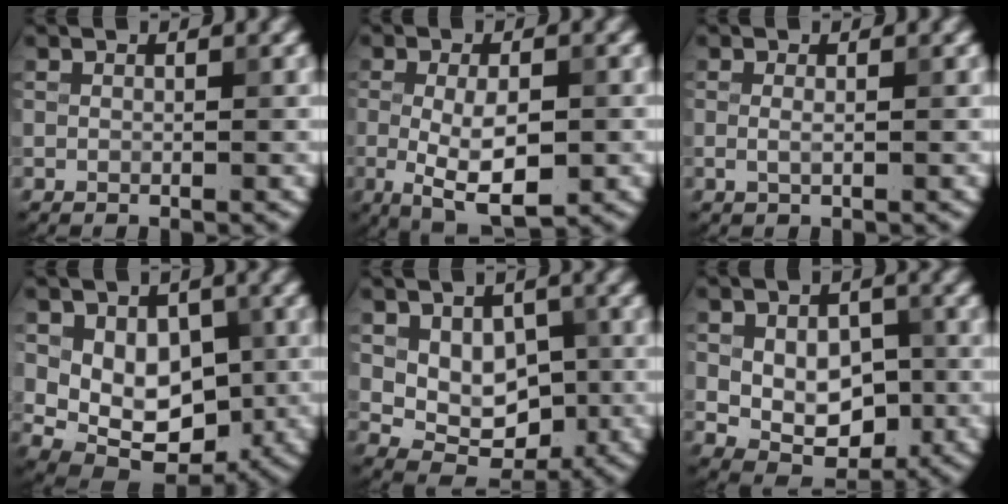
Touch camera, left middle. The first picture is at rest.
{"total": 6.2, "force": [-1.2, 2.5, 5.5], "torque": [-0.103, -0.013, -0.017]}
{"total": 0.8, "force": [0.0, 0.2, 0.8], "torque": [-0.017, -0.003, -0.001]}
{"total": 7.1, "force": [0.1, 5.2, 4.8], "torque": [-0.070, -0.017, 0.011]}
{"total": 5.5, "force": [0.3, 3.9, 3.9], "torque": [-0.056, -0.010, 0.011]}
{"total": 6.7, "force": [-0.5, 4.6, 4.9], "torque": [-0.083, -0.011, -0.004]}